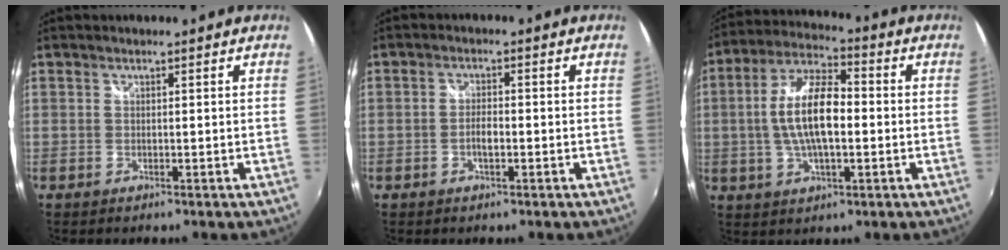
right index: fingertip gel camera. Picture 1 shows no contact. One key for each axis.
{"total": 2.6, "fx": -0.9, "fy": 0.9, "fz": 2.2, "tx": -0.045, "ty": 0.002, "tz": -0.018}
{"total": 12.5, "fx": -0.7, "fy": 4.9, "fz": 11.4, "tx": -0.228, "ty": 0.012, "tz": -0.016}